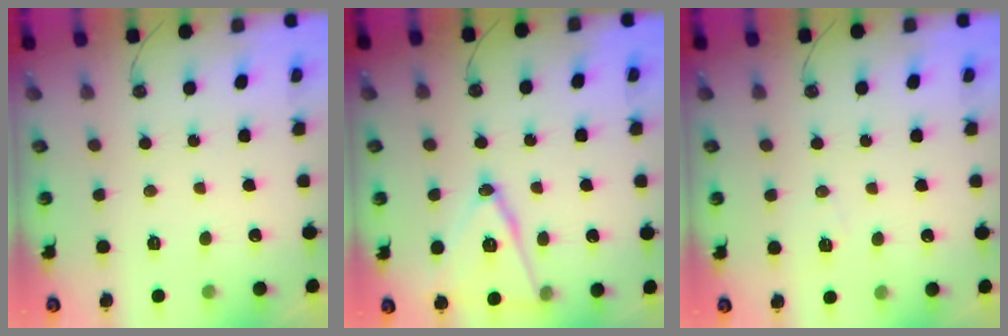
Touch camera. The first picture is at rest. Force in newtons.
{"total": 14.7, "press": 14.4, "slide": 3.4}
{"total": 5.1, "press": 4.9, "slide": 1.3}